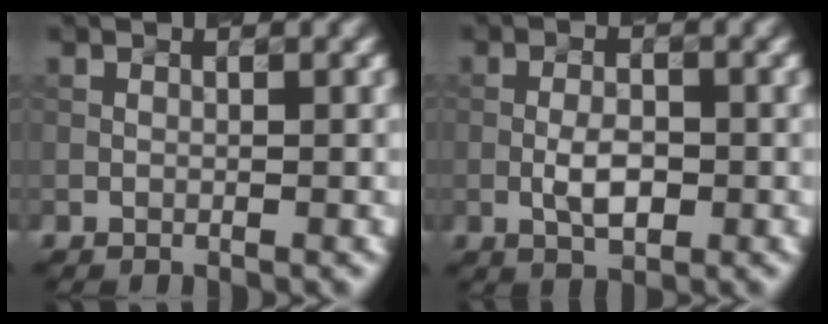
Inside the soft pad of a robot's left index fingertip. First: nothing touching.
{"total": 2.9, "force": [-0.7, 1.4, 2.4], "torque": [-0.044, 0.000, -0.013]}